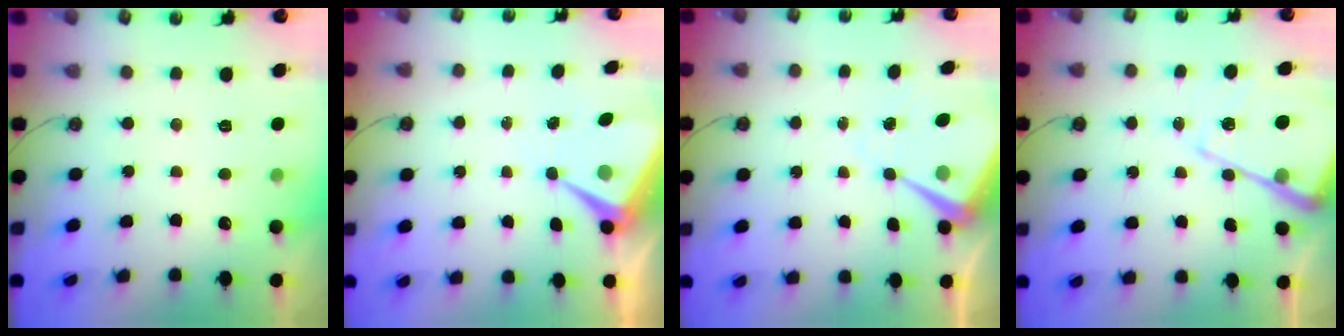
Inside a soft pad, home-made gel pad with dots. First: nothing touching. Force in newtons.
{"total": 8.2, "press": 8.2, "slide": 0.6}
{"total": 7.6, "press": 7.6, "slide": 0.7}
{"total": 14.0, "press": 14.0, "slide": 1.4}